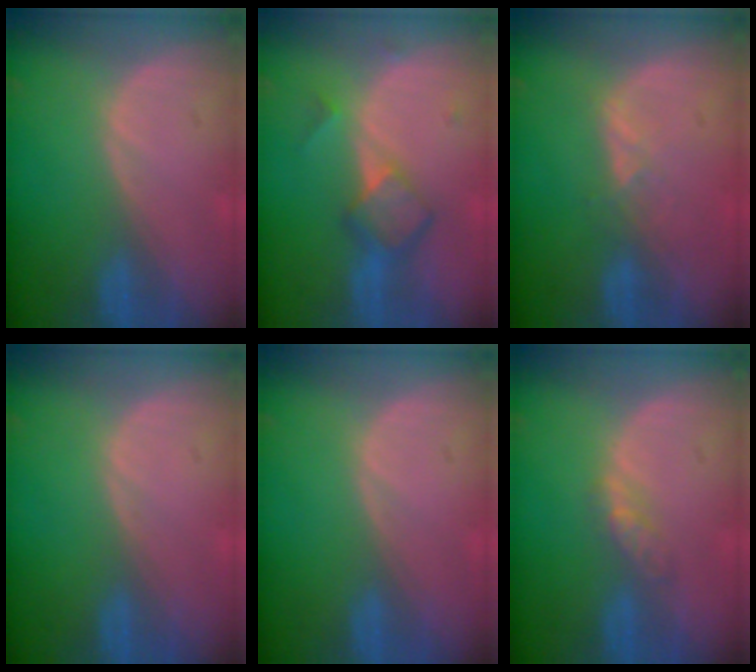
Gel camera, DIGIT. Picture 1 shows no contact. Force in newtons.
{"total": 5.9, "press": 5.1, "slide": 3.1}
{"total": 2.0, "press": 2.0, "slide": 0.3}
{"total": 0.0}
{"total": 0.0}
{"total": 2.8, "press": 2.5, "slide": 1.2}